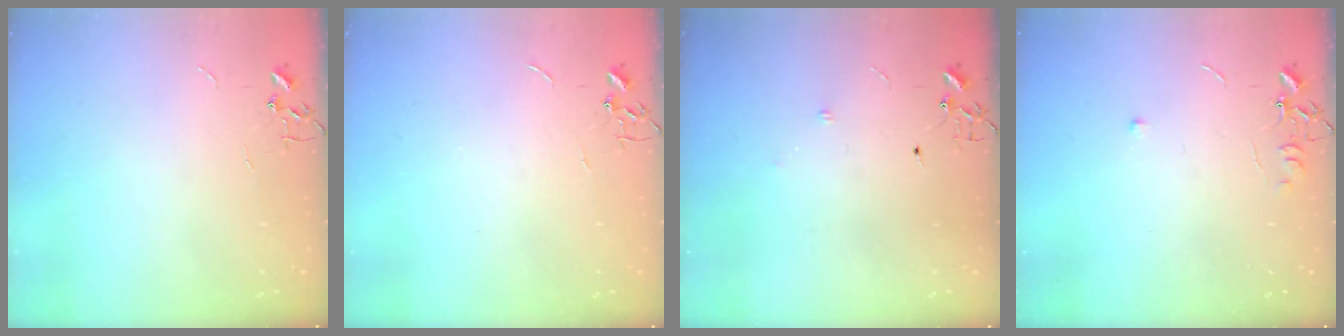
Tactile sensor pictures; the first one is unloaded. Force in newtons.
{"total": 0.0}
{"total": 4.1, "press": 4.0, "slide": 0.6}
{"total": 4.5, "press": 4.5, "slide": 0.6}